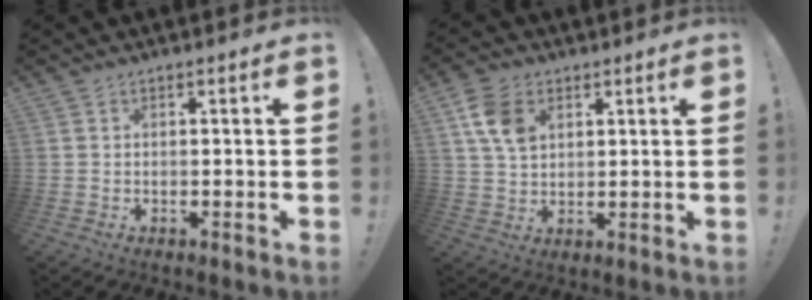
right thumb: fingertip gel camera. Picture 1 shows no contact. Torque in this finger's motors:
{"motor_torque": [-0.11, 0.45, -0.03, 0.14, 0.03]}